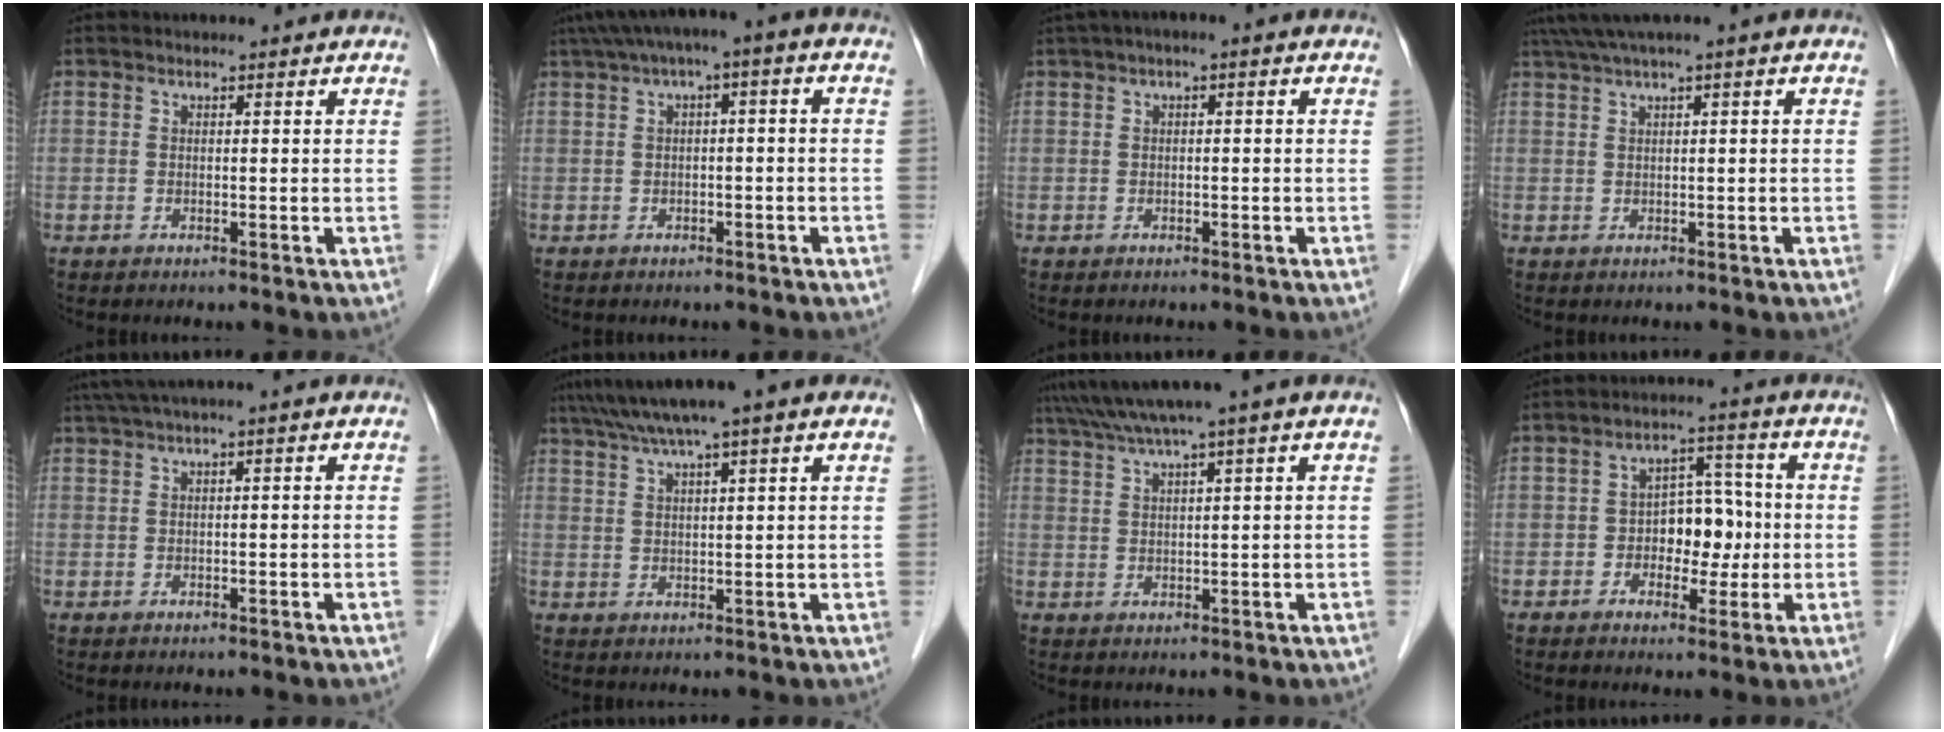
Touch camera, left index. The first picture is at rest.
{"total": 5.8, "force": [1.1, 1.2, 5.6], "torque": [-0.096, 0.039, 0.015]}
{"total": 2.4, "force": [0.6, 0.4, 2.2], "torque": [-0.038, 0.015, 0.008]}
{"total": 3.6, "force": [2.0, -0.5, 3.0], "torque": [-0.066, 0.026, 0.042]}
{"total": 2.9, "force": [1.4, -0.2, 2.5], "torque": [-0.057, 0.023, 0.034]}
{"total": 9.2, "force": [6.3, 0.1, 6.7], "torque": [-0.110, 0.043, 0.099]}
{"total": 6.3, "force": [4.3, -1.3, 4.4], "torque": [-0.081, 0.030, 0.077]}
{"total": 6.7, "force": [-0.9, 4.2, 5.2], "torque": [-0.079, 0.022, -0.011]}